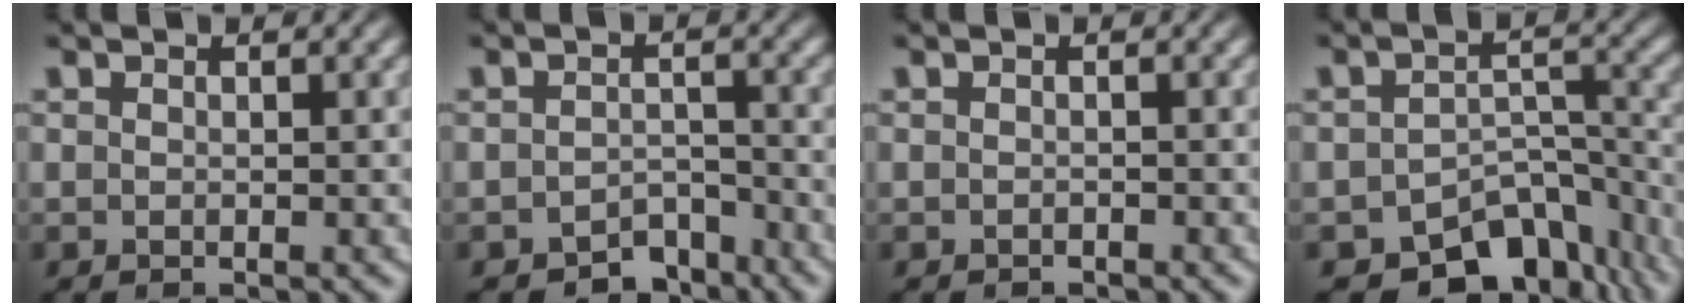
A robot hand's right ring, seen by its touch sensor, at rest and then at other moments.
{"total": 4.9, "force": [-4.4, 1.8, 1.0], "torque": [0.017, -0.009, -0.073]}
{"total": 0.8, "force": [-0.8, -0.1, -0.4], "torque": [0.009, -0.005, -0.009]}
{"total": 11.8, "force": [-8.8, 5.8, 5.3], "torque": [-0.056, -0.023, -0.123]}